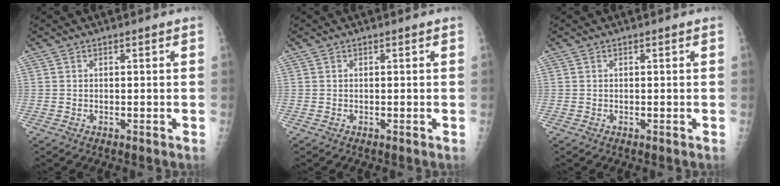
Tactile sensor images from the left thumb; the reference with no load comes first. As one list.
[{"total": 0.0}, {"total": 0.0}]